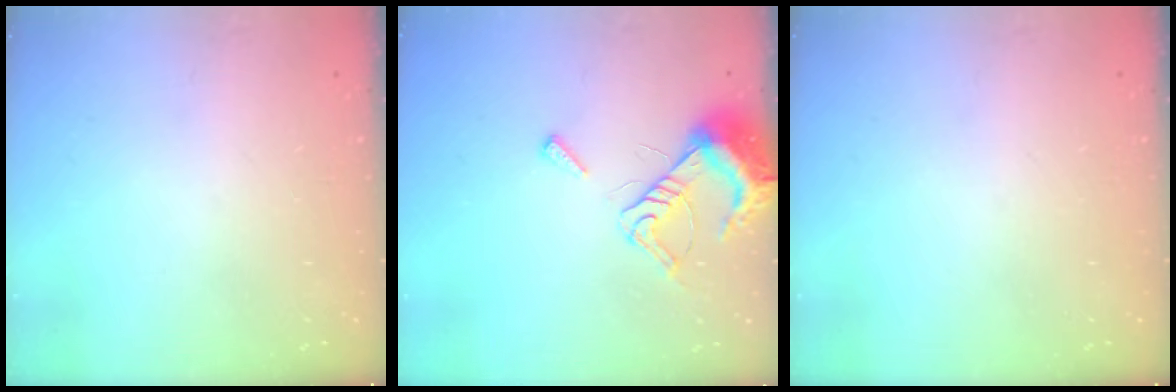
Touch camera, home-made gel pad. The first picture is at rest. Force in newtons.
{"total": 8.0, "press": 8.0, "slide": 0.9}
{"total": 0.0}